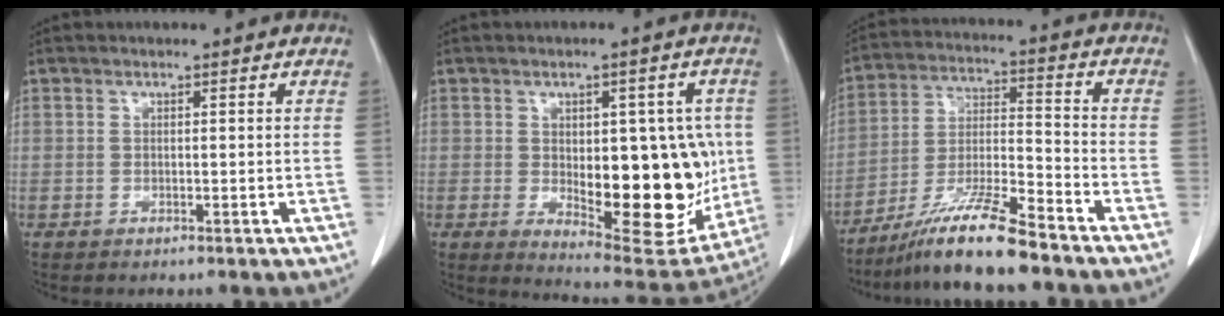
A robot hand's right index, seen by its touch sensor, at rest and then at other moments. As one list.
[{"total": 17.5, "force": [-1.3, 7.1, 15.9], "torque": [-0.211, -0.005, 0.003]}, {"total": 11.9, "force": [-9.4, 0.2, 7.2], "torque": [-0.140, -0.015, -0.174]}]